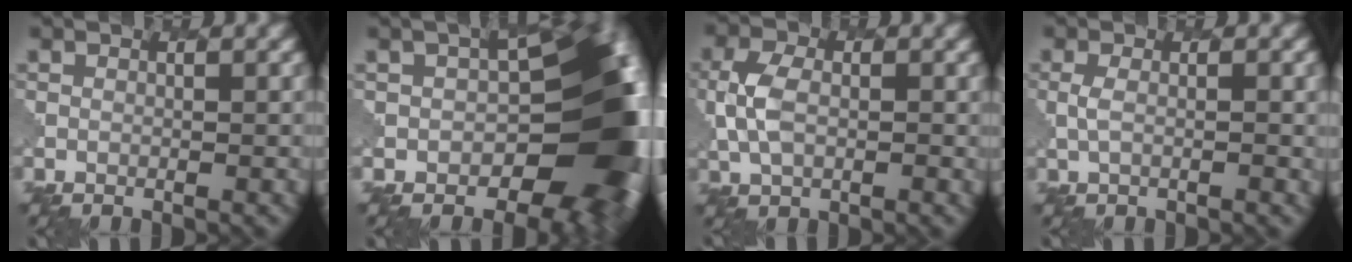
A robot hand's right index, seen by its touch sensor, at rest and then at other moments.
{"total": 13.3, "force": [-1.9, 8.4, 10.1], "torque": [-0.094, -0.012, -0.033]}
{"total": 2.7, "force": [0.5, 1.8, 1.9], "torque": [-0.064, 0.002, -0.009]}
{"total": 0.9, "force": [0.7, -0.4, 0.5], "torque": [-0.025, 0.004, -0.006]}